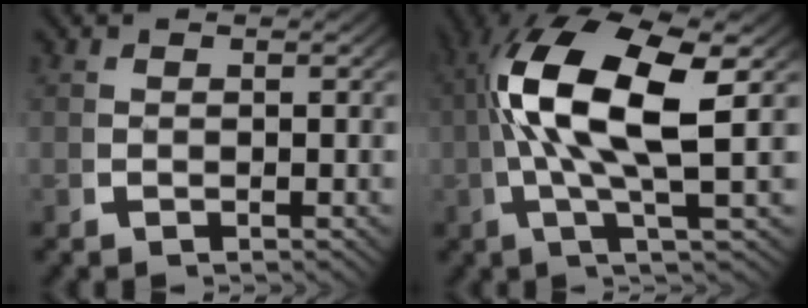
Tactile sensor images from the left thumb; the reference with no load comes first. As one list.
[{"total": 12.1, "force": [1.7, 5.1, 10.8], "torque": [-0.221, -0.017, 0.032]}]